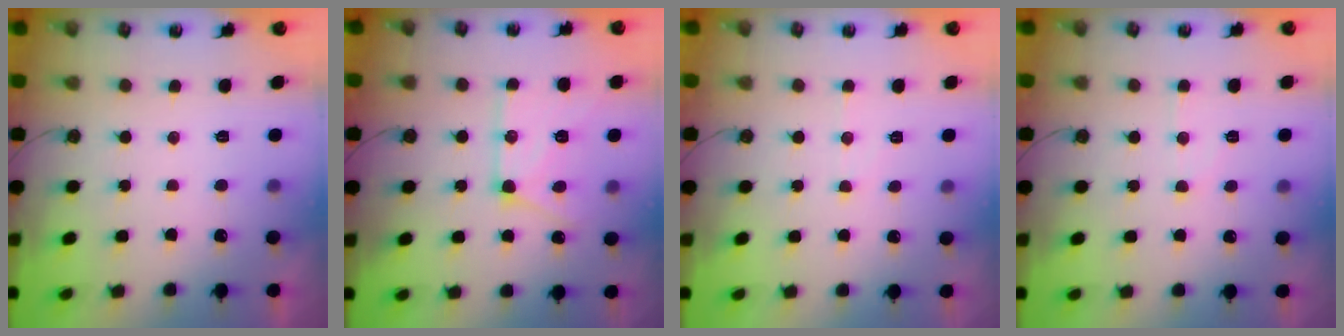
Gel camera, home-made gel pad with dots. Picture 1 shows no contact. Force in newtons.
{"total": 14.9, "press": 14.8, "slide": 1.1}
{"total": 4.4, "press": 4.4, "slide": 0.7}
{"total": 6.8, "press": 6.8, "slide": 0.7}